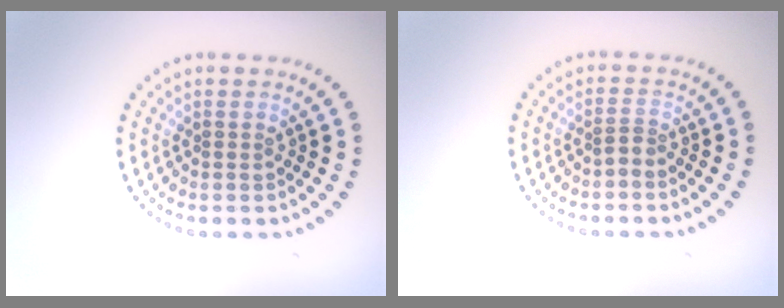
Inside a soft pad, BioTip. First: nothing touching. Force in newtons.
{"total": 0.8, "press": 0.5, "slide": 0.7}